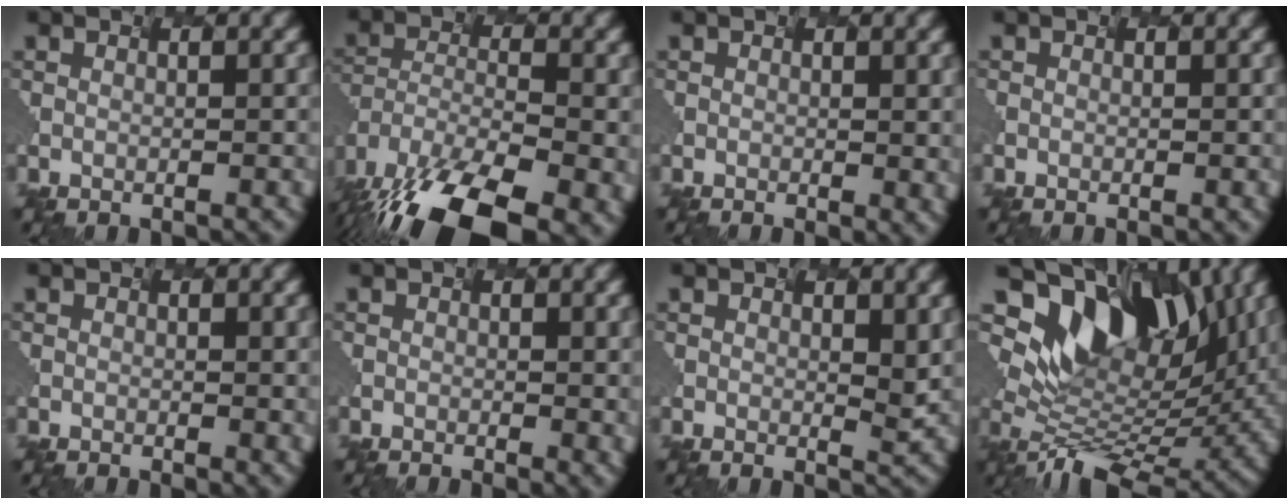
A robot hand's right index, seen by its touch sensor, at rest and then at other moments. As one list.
[{"total": 14.4, "force": [-9.7, 6.1, 8.7], "torque": [-0.193, -0.036, -0.140]}, {"total": 1.2, "force": [-0.2, 0.2, 1.2], "torque": [-0.010, -0.002, 0.011]}, {"total": 1.4, "force": [-0.1, 0.6, 1.2], "torque": [0.002, 0.008, -0.004]}, {"total": 0.9, "force": [-0.1, 0.0, 0.8], "torque": [-0.010, -0.001, 0.010]}, {"total": 1.9, "force": [-0.4, 0.5, 1.8], "torque": [-0.014, 0.000, 0.006]}, {"total": 1.5, "force": [0.8, 0.1, 1.2], "torque": [-0.025, -0.008, 0.023]}, {"total": 9.4, "force": [3.7, 5.3, 6.8], "torque": [-0.113, -0.009, 0.088]}]